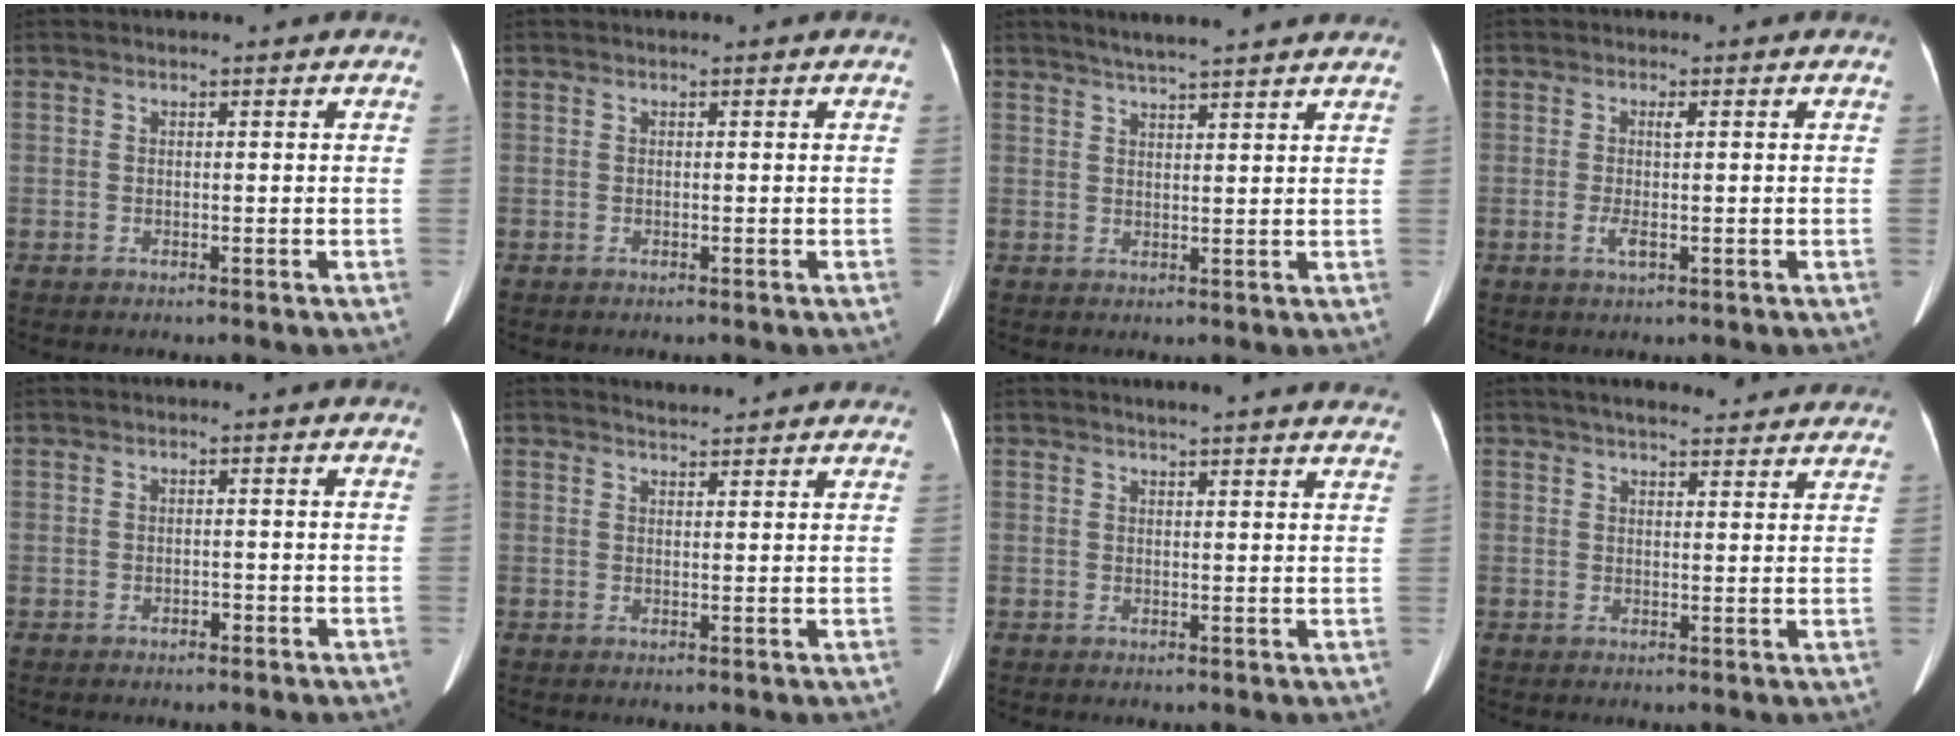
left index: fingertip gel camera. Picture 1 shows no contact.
{"total": 0.0}
{"total": 8.4, "force": [7.4, 0.2, 4.0], "torque": [-0.061, 0.024, 0.096]}
{"total": 2.5, "force": [-0.3, 0.5, 2.4], "torque": [-0.051, -0.002, -0.003]}
{"total": 0.6, "force": [-0.4, 0.3, 0.3], "torque": [-0.006, 0.001, -0.006]}
{"total": 4.9, "force": [4.8, 0.6, 0.8], "torque": [-0.014, 0.016, 0.049]}
{"total": 13.5, "force": [12.6, 0.9, 4.9], "torque": [-0.054, -0.005, 0.136]}
{"total": 13.4, "force": [12.0, 2.8, 5.3], "torque": [-0.055, 0.028, 0.142]}